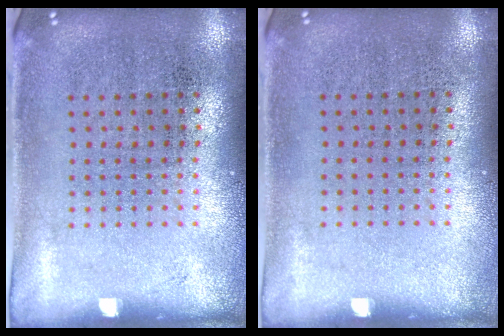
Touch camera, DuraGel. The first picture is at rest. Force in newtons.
{"total": 0.0}